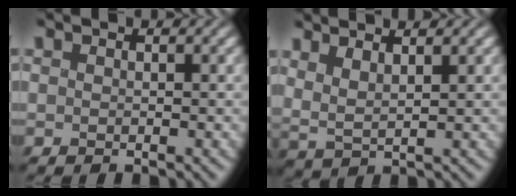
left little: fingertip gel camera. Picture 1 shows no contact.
{"total": 3.3, "force": [2.1, 0.9, 2.4], "torque": [-0.046, 0.006, 0.032]}